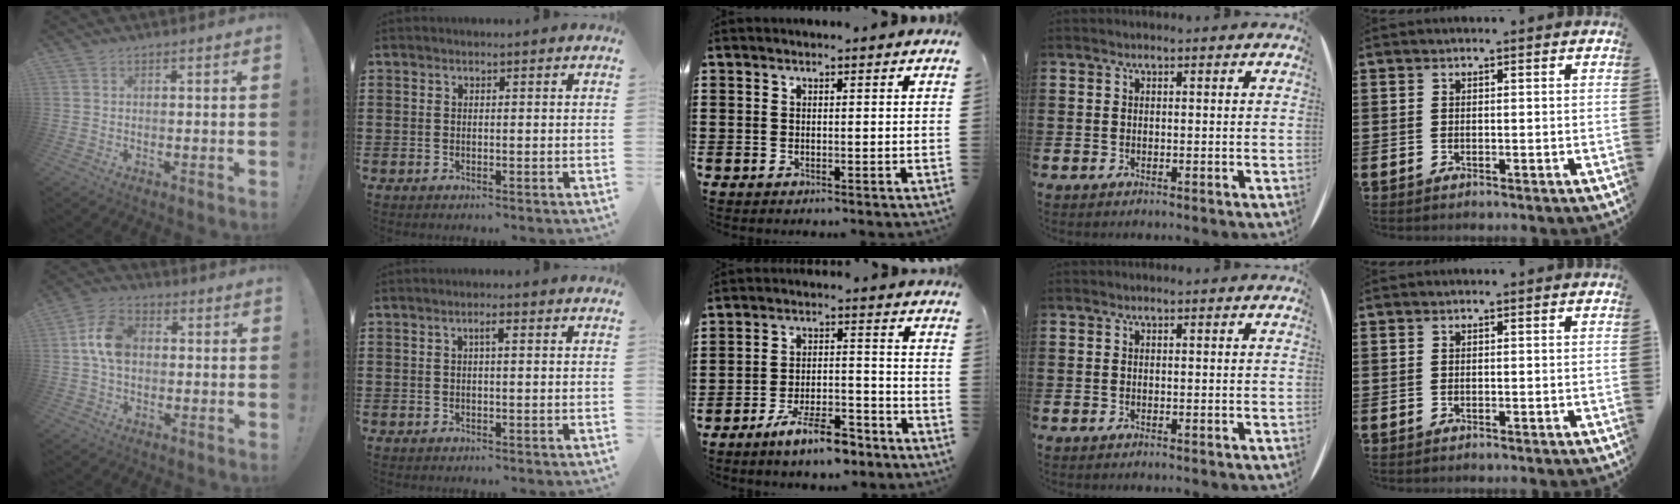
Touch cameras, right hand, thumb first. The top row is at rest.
{"thumb": {"total": 10.1, "force": [0.8, 7.0, 7.2], "torque": [-0.128, 0.015, 0.020]}, "index": {"total": 1.6, "force": [0.2, 0.3, 1.5], "torque": [-0.029, 0.004, 0.002]}, "middle": {"total": 8.1, "force": [-6.4, 1.7, 4.7], "torque": [-0.090, 0.004, -0.117]}}